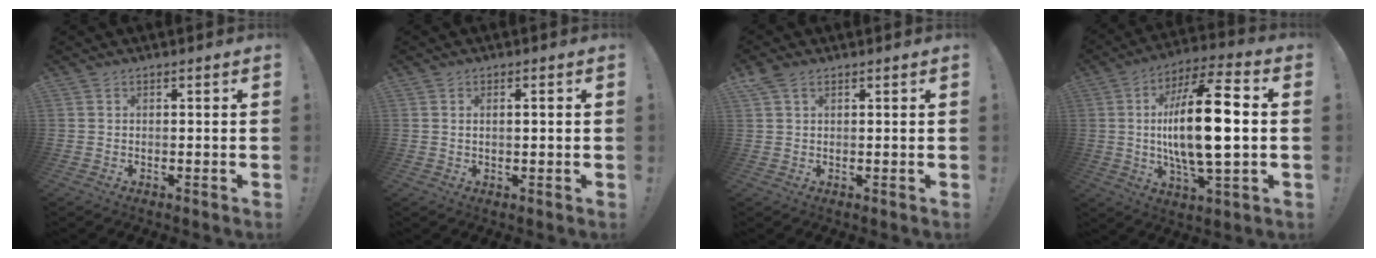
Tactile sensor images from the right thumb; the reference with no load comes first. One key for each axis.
{"total": 1.4, "fx": 0.3, "fy": 0.4, "fz": 1.3, "tx": -0.019, "ty": -0.001, "tz": 0.003}
{"total": 2.9, "fx": 1.6, "fy": 1.6, "fz": 1.8, "tx": -0.033, "ty": -0.002, "tz": 0.031}
{"total": 21.6, "fx": 0.2, "fy": 6.7, "fz": 20.5, "tx": -0.377, "ty": -0.004, "tz": -0.009}